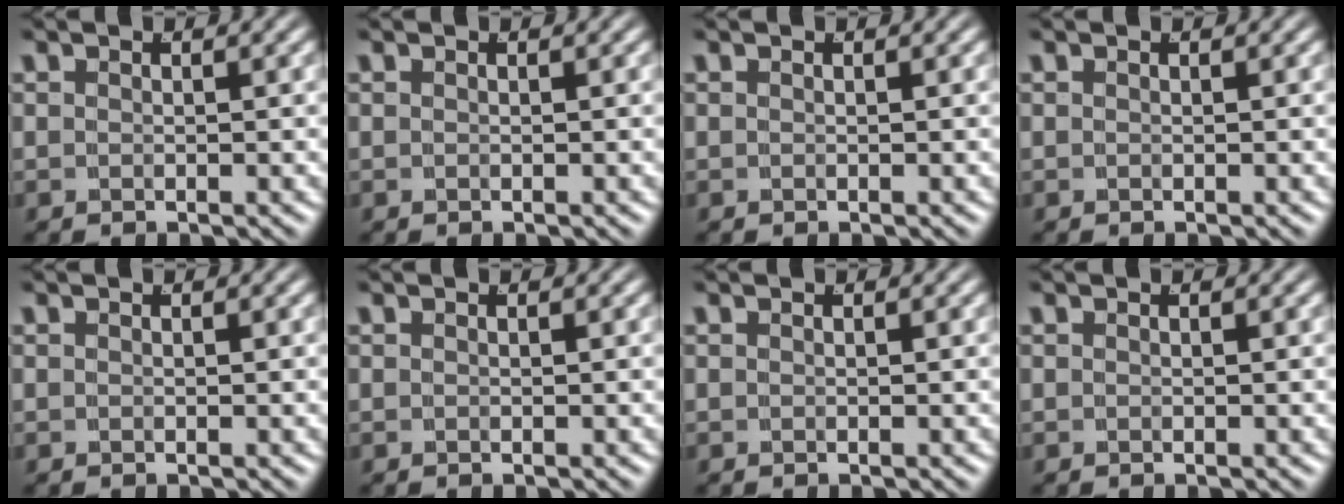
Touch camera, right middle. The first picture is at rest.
{"total": 0.0}
{"total": 0.0}
{"total": 0.0}
{"total": 0.0}
{"total": 0.0}
{"total": 0.0}
{"total": 0.0}